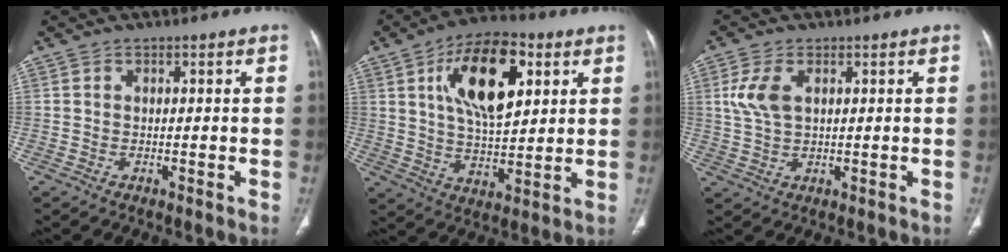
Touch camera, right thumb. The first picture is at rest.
{"total": 17.5, "force": [6.3, 8.6, 13.9], "torque": [-0.200, -0.014, 0.106]}
{"total": 5.5, "force": [1.6, 3.0, 4.3], "torque": [-0.104, 0.001, 0.033]}